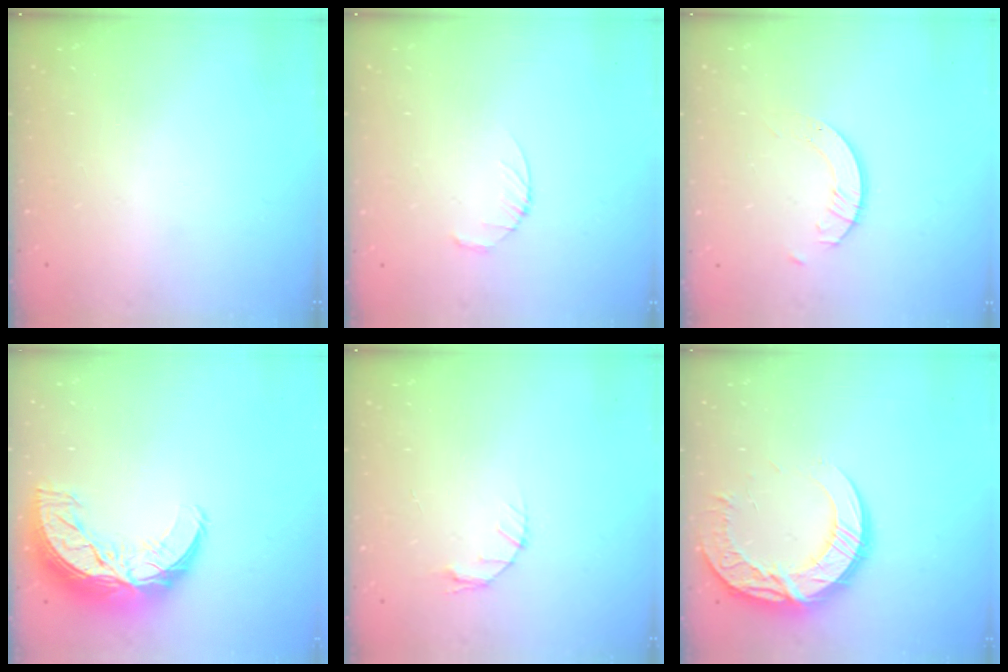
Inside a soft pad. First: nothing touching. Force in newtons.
{"total": 3.2, "press": 3.1, "slide": 0.4}
{"total": 3.4, "press": 3.4, "slide": 0.0}
{"total": 14.7, "press": 14.7, "slide": 1.0}
{"total": 3.7, "press": 3.7, "slide": 0.5}
{"total": 17.2, "press": 17.2, "slide": 0.7}